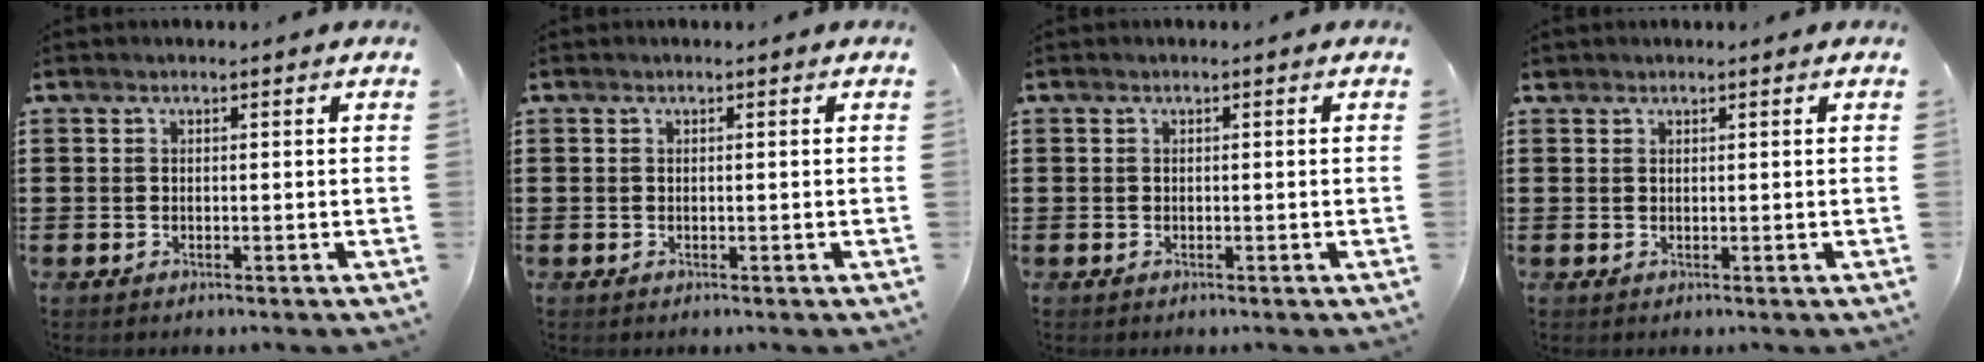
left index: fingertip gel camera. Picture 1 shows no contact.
{"total": 0.0}
{"total": 0.0}
{"total": 0.8, "force": [0.8, 0.3, 0.1], "torque": [-0.003, 0.003, 0.015]}